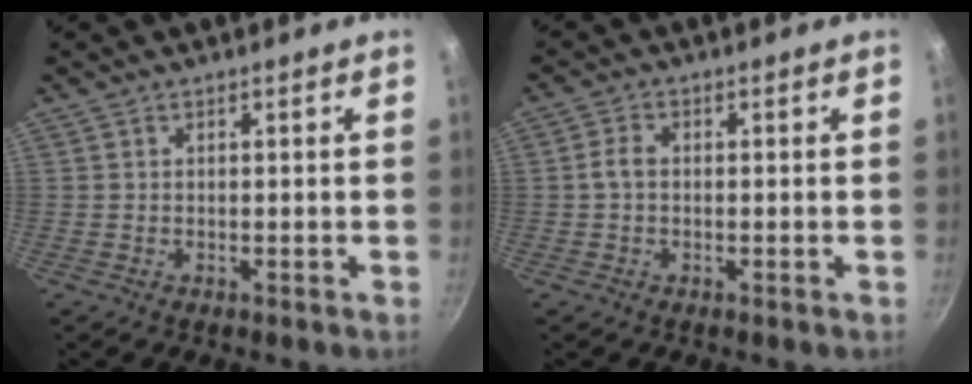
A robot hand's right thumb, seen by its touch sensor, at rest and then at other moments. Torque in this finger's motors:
{"motor_torque": [0.47, 0.78, 0.44, -0.27, -0.02]}